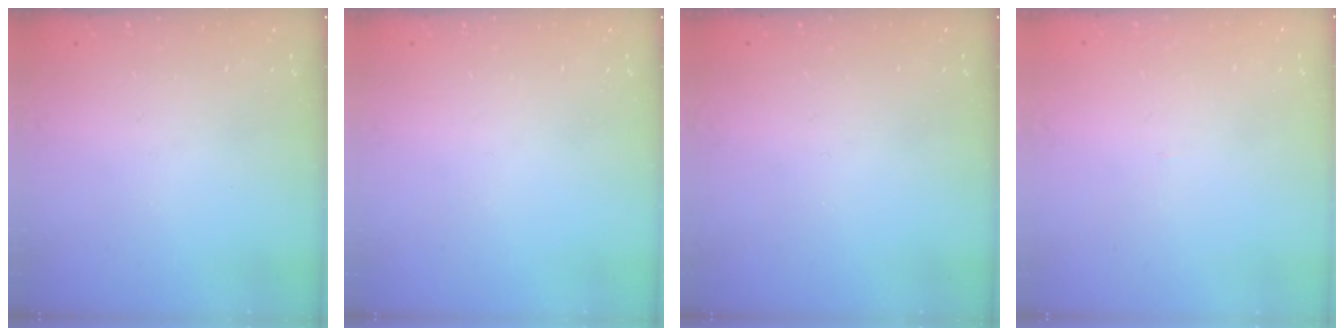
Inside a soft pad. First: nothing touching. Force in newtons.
{"total": 0.0}
{"total": 0.0}
{"total": 1.5, "press": 1.5, "slide": 0.1}